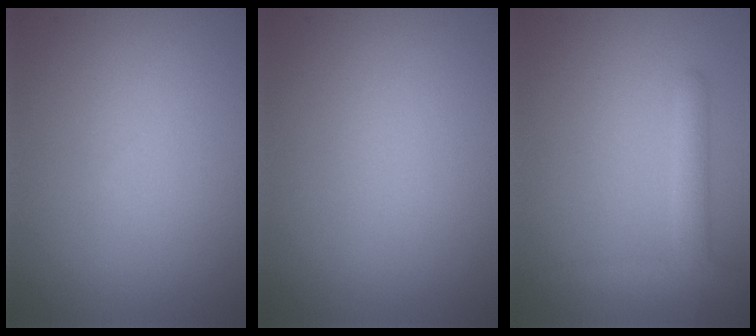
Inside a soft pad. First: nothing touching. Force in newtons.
{"total": 0.0}
{"total": 2.9, "press": 2.9, "slide": 0.2}